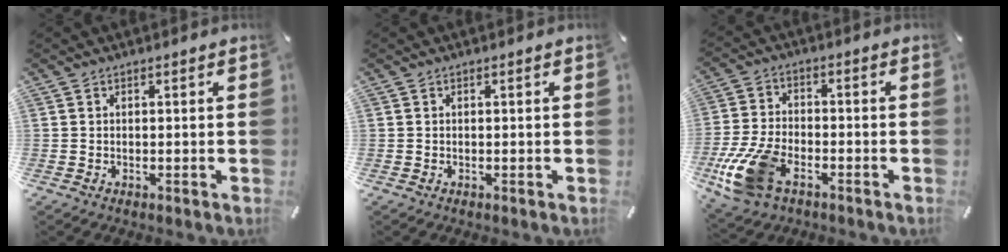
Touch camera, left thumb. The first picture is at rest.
{"total": 0.0}
{"total": 13.7, "force": [-6.5, 7.9, 9.1], "torque": [-0.194, 0.022, -0.115]}